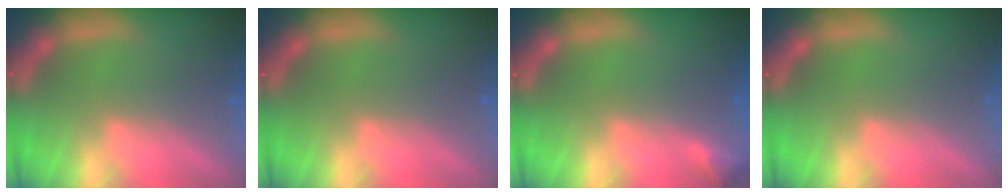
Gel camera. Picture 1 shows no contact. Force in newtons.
{"total": 0.0}
{"total": 1.4}
{"total": 0.0}